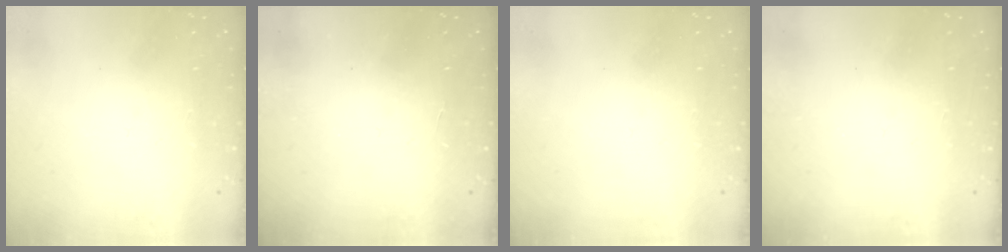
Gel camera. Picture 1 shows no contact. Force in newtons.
{"total": 2.1, "press": 2.1, "slide": 0.4}
{"total": 0.0}
{"total": 0.9, "press": 0.9, "slide": 0.2}